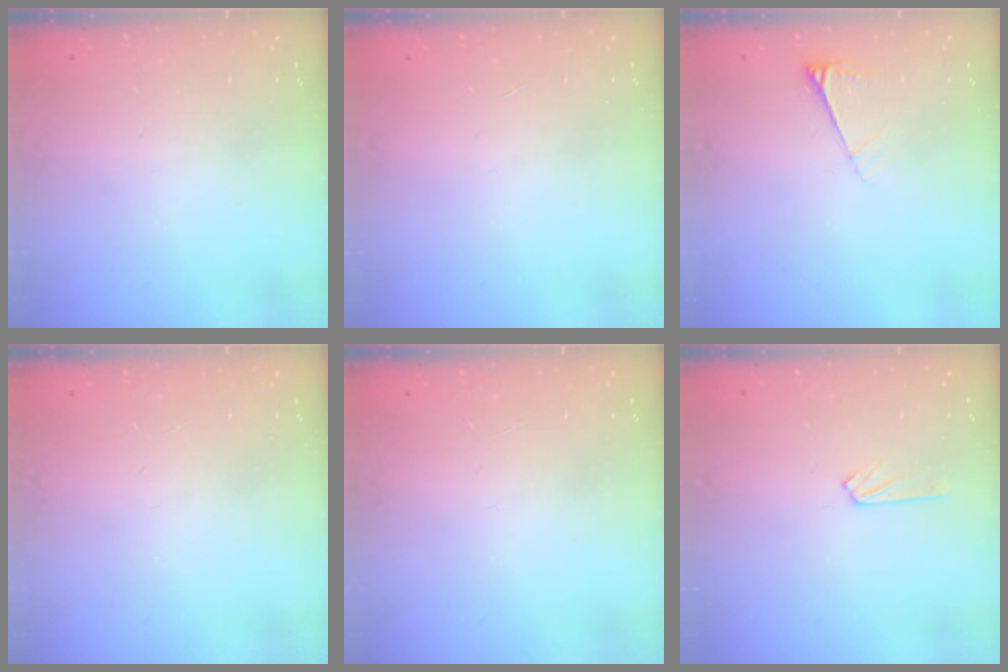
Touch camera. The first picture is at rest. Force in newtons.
{"total": 0.0}
{"total": 6.6, "press": 6.6, "slide": 0.4}
{"total": 0.0}
{"total": 0.0}
{"total": 4.0, "press": 4.0, "slide": 0.6}